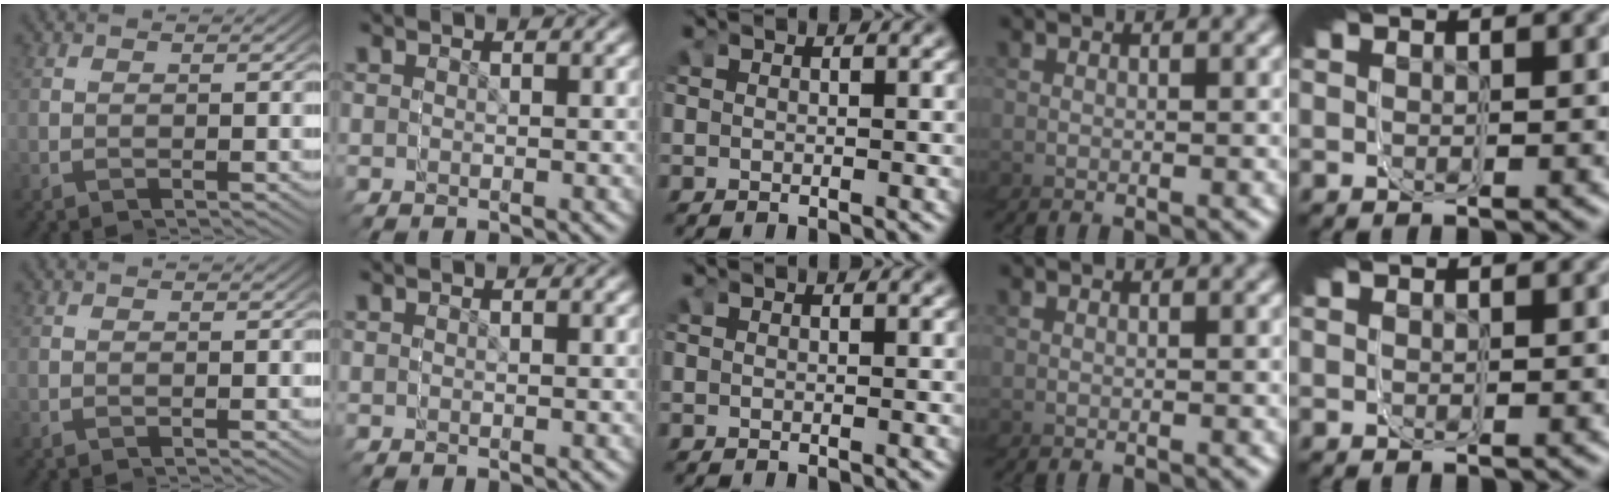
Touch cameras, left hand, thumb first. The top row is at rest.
{}